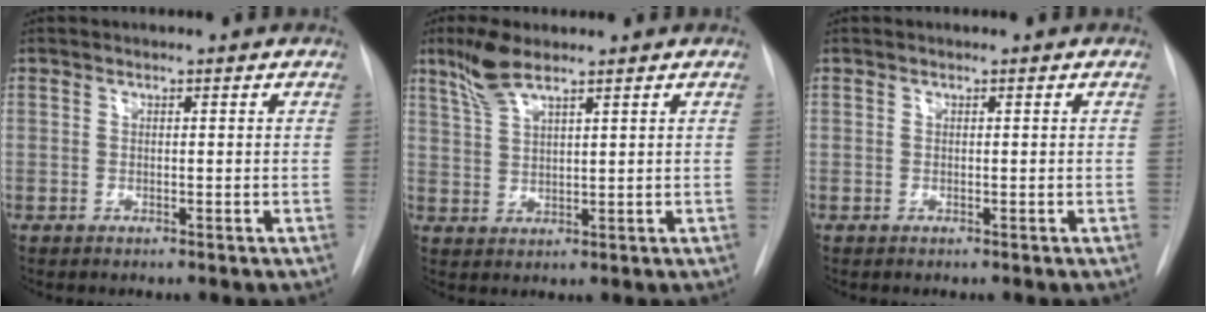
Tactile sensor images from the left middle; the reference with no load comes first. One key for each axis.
{"total": 5.5, "fx": 4.1, "fy": 0.8, "fz": 3.6, "tx": -0.081, "ty": 0.007, "tz": 0.083}
{"total": 0.0}